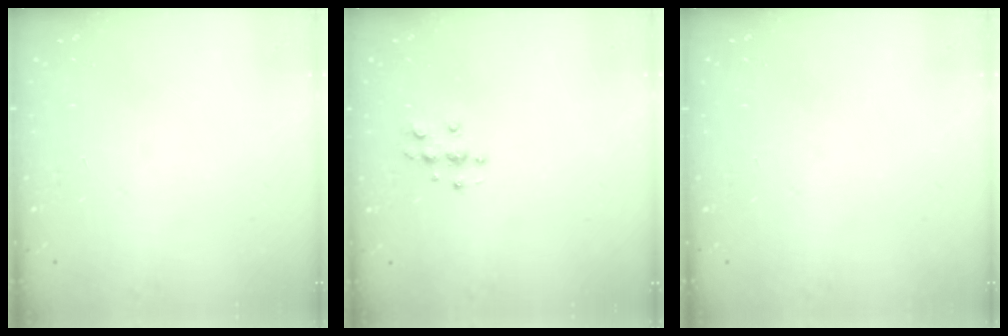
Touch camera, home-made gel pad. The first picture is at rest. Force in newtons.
{"total": 5.4, "press": 5.3, "slide": 0.7}
{"total": 0.0}